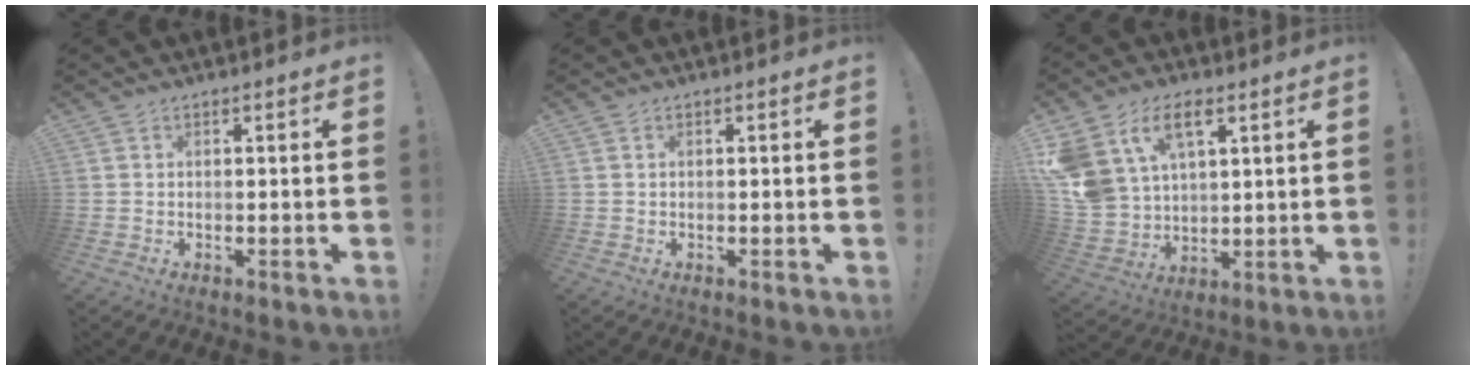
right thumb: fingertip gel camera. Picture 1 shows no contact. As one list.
[{"total": 0.0}, {"total": 14.0, "force": [7.3, 8.8, 8.1], "torque": [-0.178, -0.036, 0.140]}]